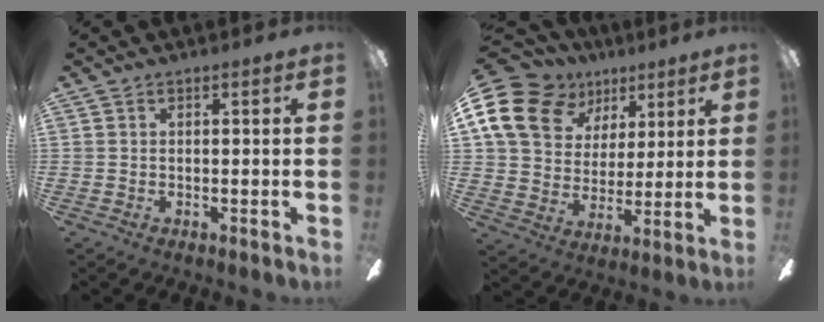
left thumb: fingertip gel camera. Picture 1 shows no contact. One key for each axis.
{"total": 18.7, "fx": 9.5, "fy": 13.5, "fz": 8.7, "tx": -0.185, "ty": -0.032, "tz": 0.180}